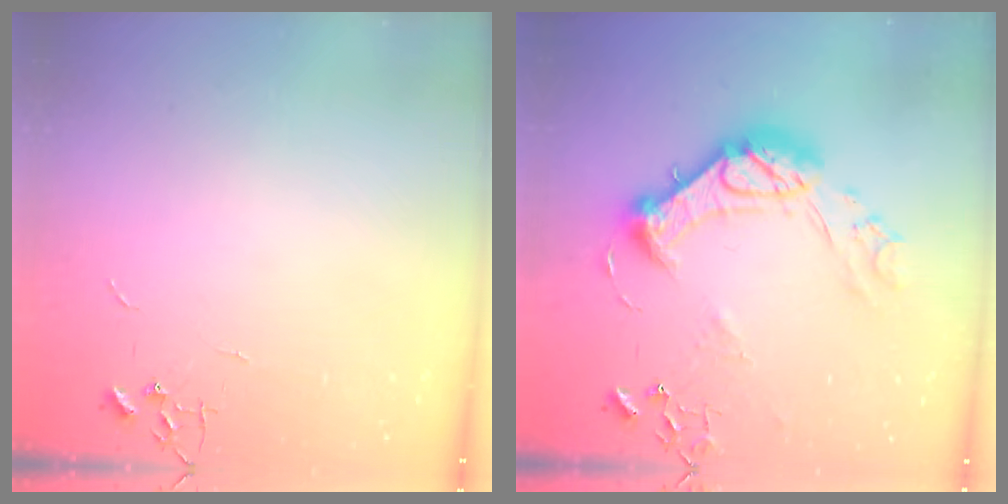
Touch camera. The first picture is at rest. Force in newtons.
{"total": 17.2, "press": 17.2, "slide": 1.3}